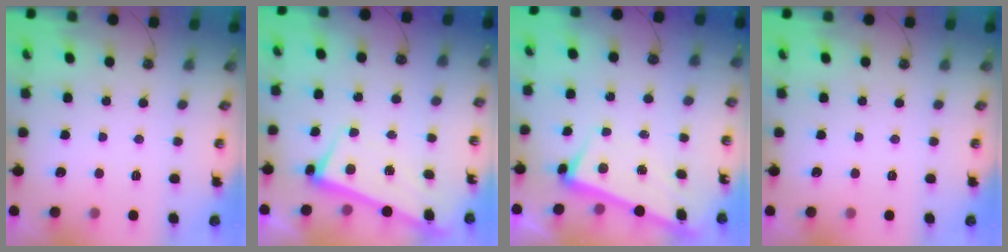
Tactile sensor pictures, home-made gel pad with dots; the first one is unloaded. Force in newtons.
{"total": 2.6, "press": 2.4, "slide": 0.9}
{"total": 3.4, "press": 3.2, "slide": 1.1}
{"total": 0.0}